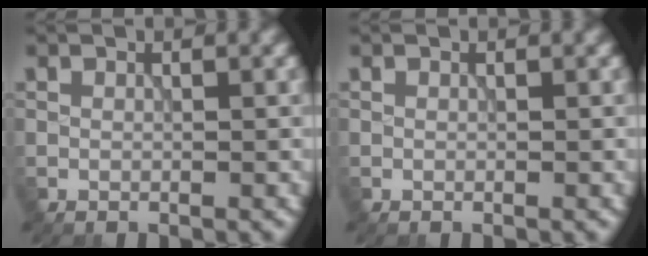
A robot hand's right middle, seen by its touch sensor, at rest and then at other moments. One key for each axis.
{"total": 0.0}